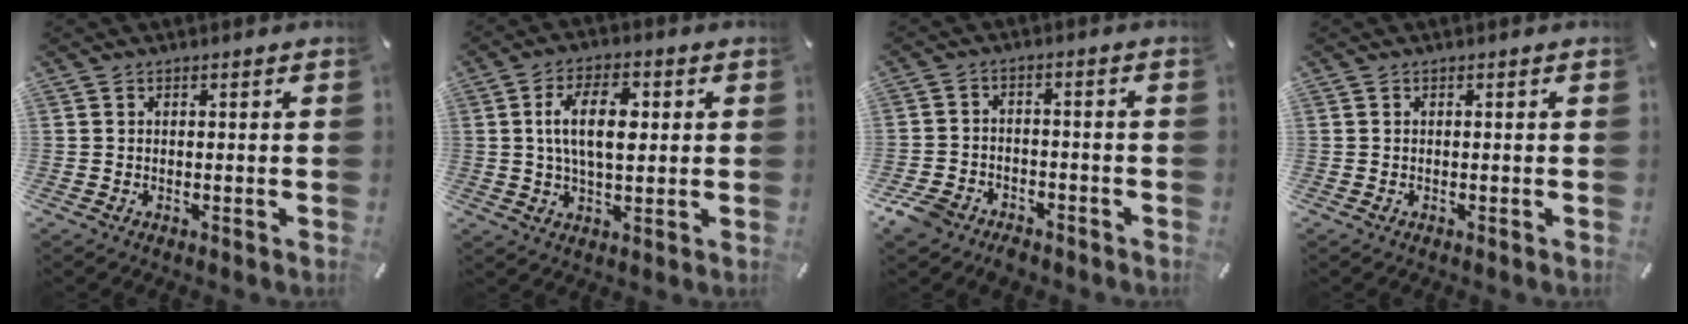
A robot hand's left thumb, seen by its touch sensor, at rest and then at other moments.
{"total": 11.5, "force": [1.9, 5.9, 9.6], "torque": [-0.182, 0.001, 0.026]}
{"total": 6.1, "force": [-4.6, 3.7, 1.7], "torque": [-0.044, 0.026, -0.092]}
{"total": 0.0}